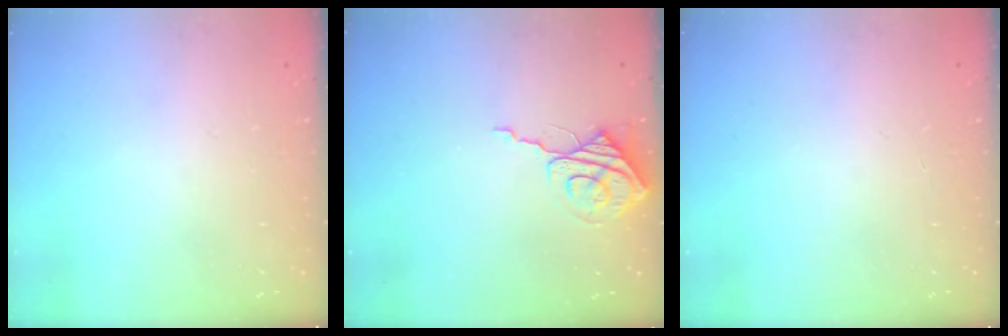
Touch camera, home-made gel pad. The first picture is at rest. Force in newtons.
{"total": 8.3, "press": 8.3, "slide": 0.7}
{"total": 2.3, "press": 2.3, "slide": 0.2}